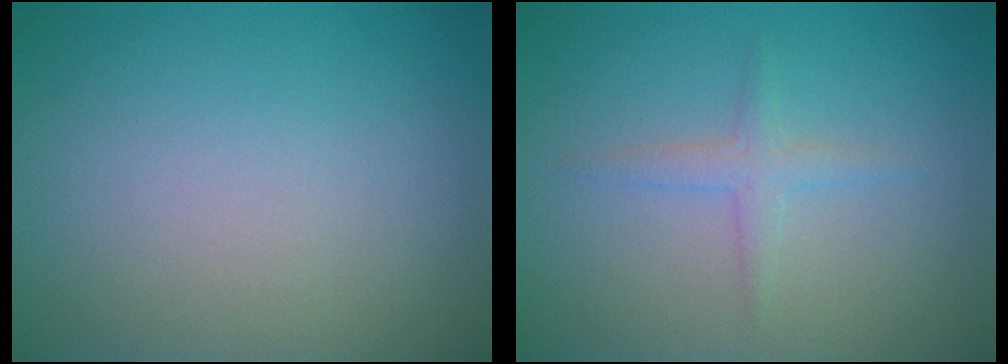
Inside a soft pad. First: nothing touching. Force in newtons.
{"total": 1.5, "press": 1.5, "slide": 0.0}